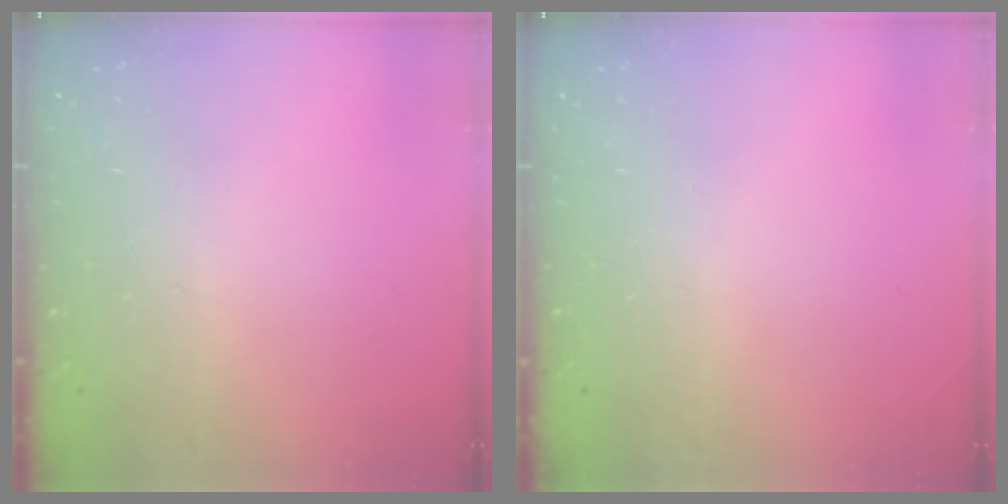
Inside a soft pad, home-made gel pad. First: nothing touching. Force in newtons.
{"total": 0.0}